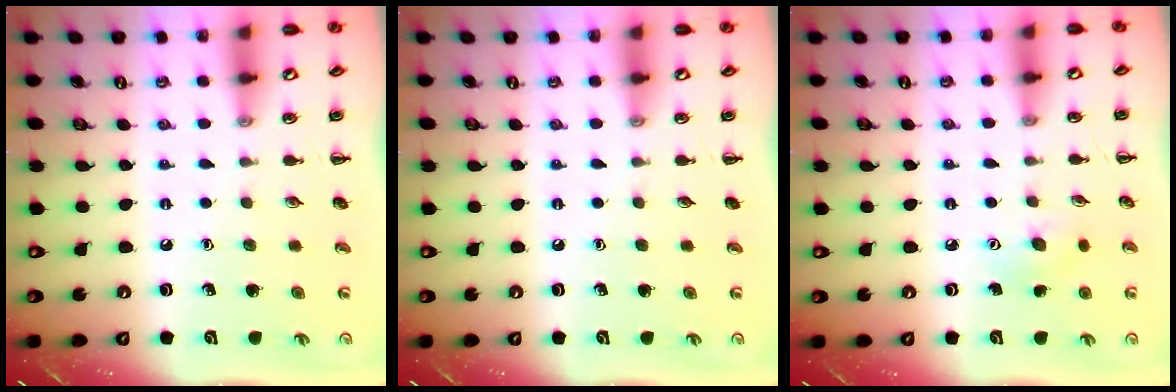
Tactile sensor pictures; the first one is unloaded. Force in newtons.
{"total": 0.0}
{"total": 5.6, "press": 5.4, "slide": 1.6}